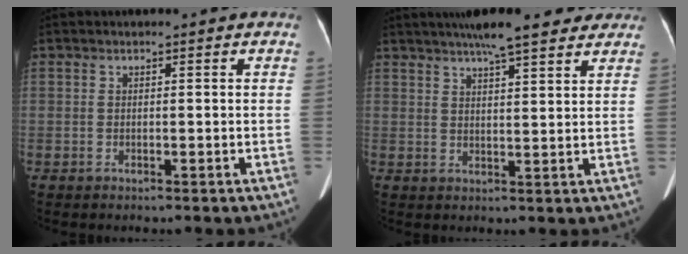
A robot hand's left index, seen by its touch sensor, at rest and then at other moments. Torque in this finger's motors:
{"motor_torque": [0.95, -1.19, 0.48, 0.10]}